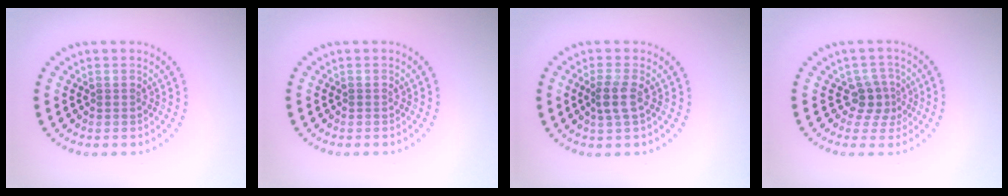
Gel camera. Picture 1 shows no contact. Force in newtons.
{"total": 0.0}
{"total": 2.1, "press": 1.6, "slide": 1.3}
{"total": 2.5, "press": 1.7, "slide": 1.8}